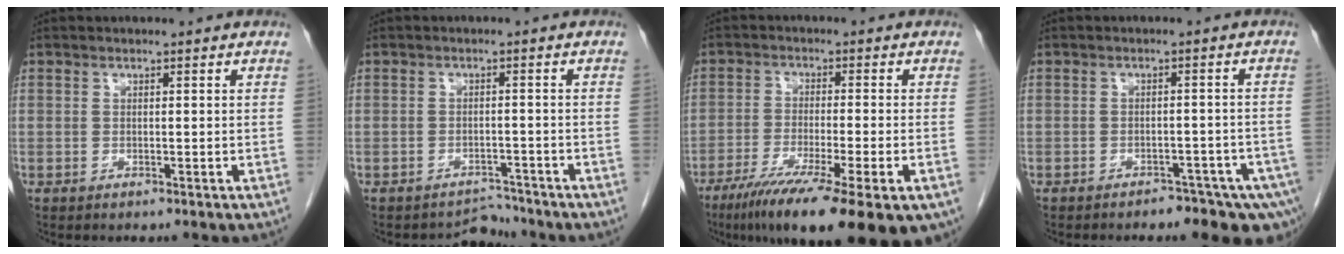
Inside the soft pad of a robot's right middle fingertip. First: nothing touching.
{"total": 2.7, "force": [-2.4, 0.5, -1.1], "torque": [0.016, 0.006, -0.032]}
{"total": 19.5, "force": [-12.6, 2.8, 14.6], "torque": [-0.185, -0.040, -0.189]}
{"total": 10.4, "force": [-7.7, 4.2, 5.6], "torque": [-0.050, -0.004, -0.090]}